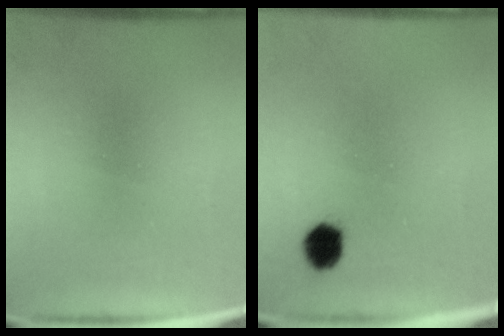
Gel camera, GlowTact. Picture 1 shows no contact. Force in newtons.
{"total": 4.8}